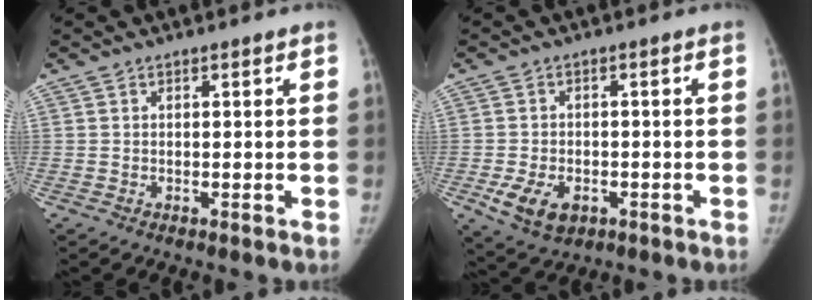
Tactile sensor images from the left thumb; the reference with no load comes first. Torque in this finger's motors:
{"motor_torque": [-0.09, 0.13, 0.20, -0.07, 0.19]}